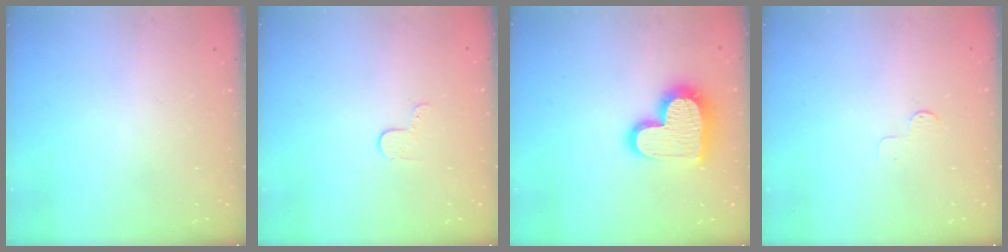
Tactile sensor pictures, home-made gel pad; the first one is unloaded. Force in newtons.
{"total": 2.9, "press": 2.9, "slide": 0.3}
{"total": 17.0, "press": 16.9, "slide": 1.3}
{"total": 2.7, "press": 2.7, "slide": 0.2}